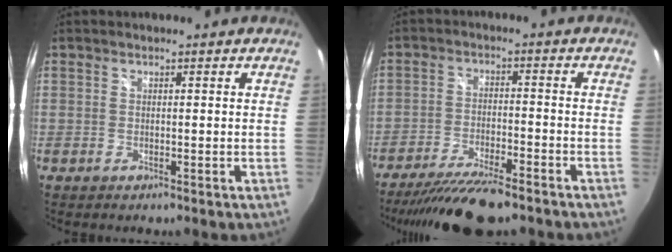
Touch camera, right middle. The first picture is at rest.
{"total": 12.6, "force": [-10.4, 2.3, 6.7], "torque": [-0.142, -0.025, -0.175]}